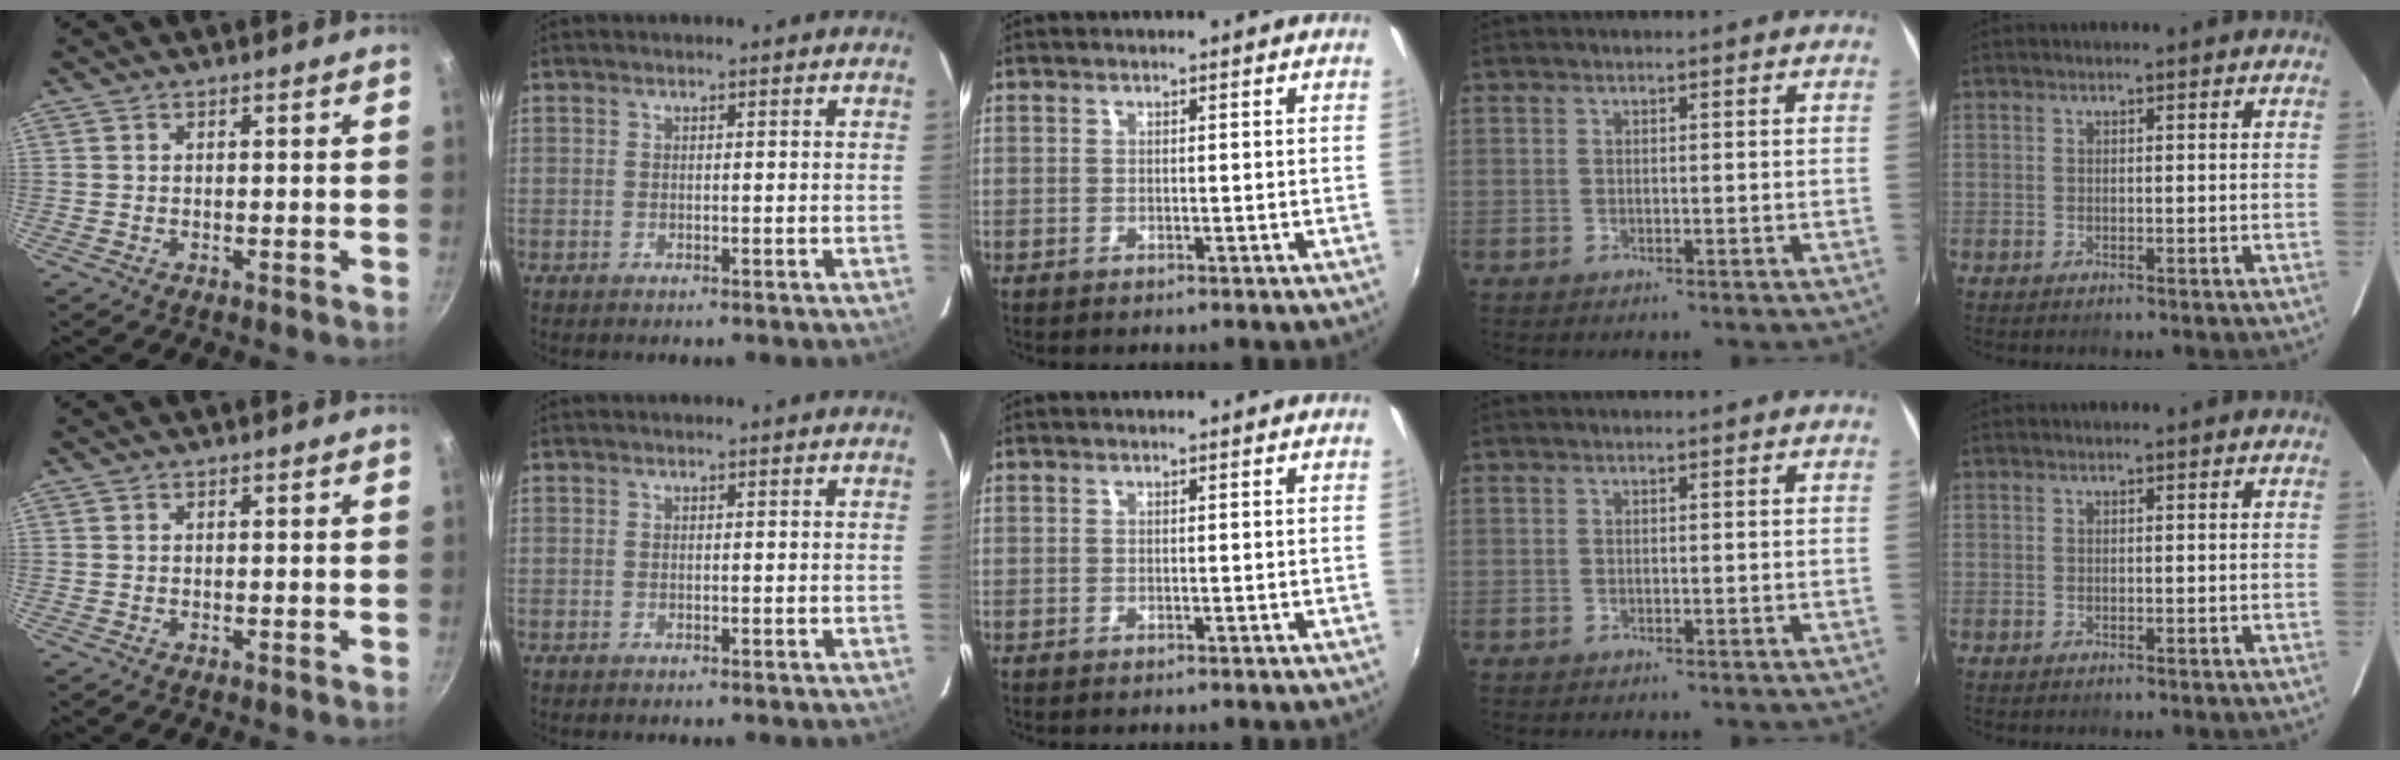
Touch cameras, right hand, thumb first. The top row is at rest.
{}